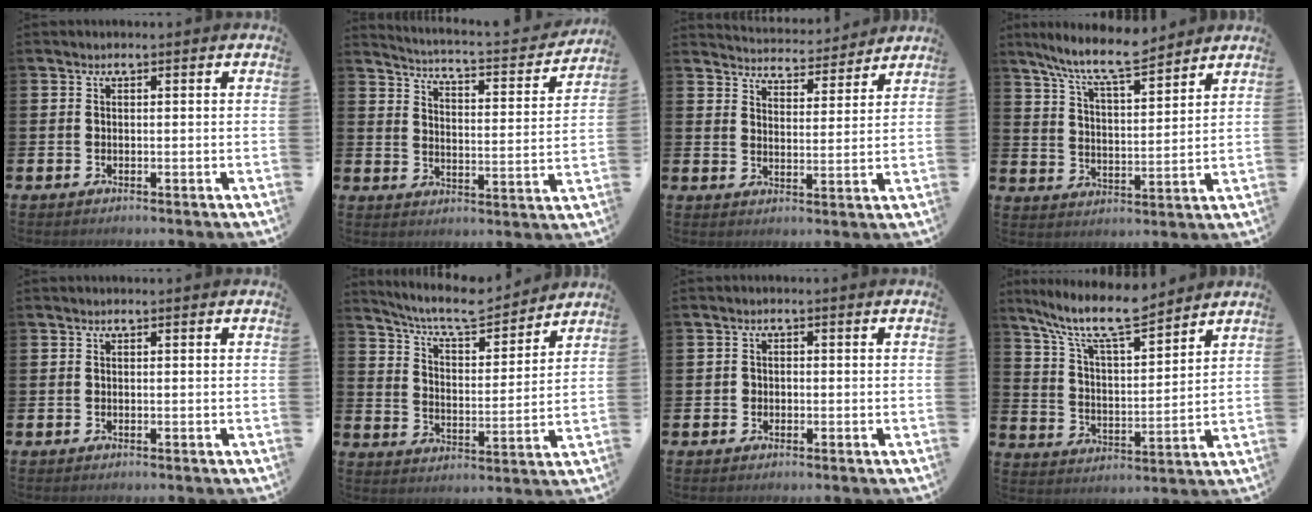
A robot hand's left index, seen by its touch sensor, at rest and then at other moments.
{"total": 3.7, "force": [3.5, 0.2, 1.0], "torque": [-0.036, -0.041, 0.049]}
{"total": 4.6, "force": [4.6, 0.5, -0.2], "torque": [-0.007, -0.040, 0.079]}
{"total": 9.9, "force": [8.7, 1.5, 4.4], "torque": [-0.105, -0.047, 0.152]}
{"total": 0.0}
{"total": 7.8, "force": [7.2, 1.5, 2.6], "torque": [-0.071, -0.048, 0.122]}
{"total": 1.1, "force": [-0.4, 1.0, 0.3], "torque": [-0.001, 0.003, -0.011]}
{"total": 10.7, "force": [9.3, 1.7, 5.1], "torque": [-0.121, -0.052, 0.161]}